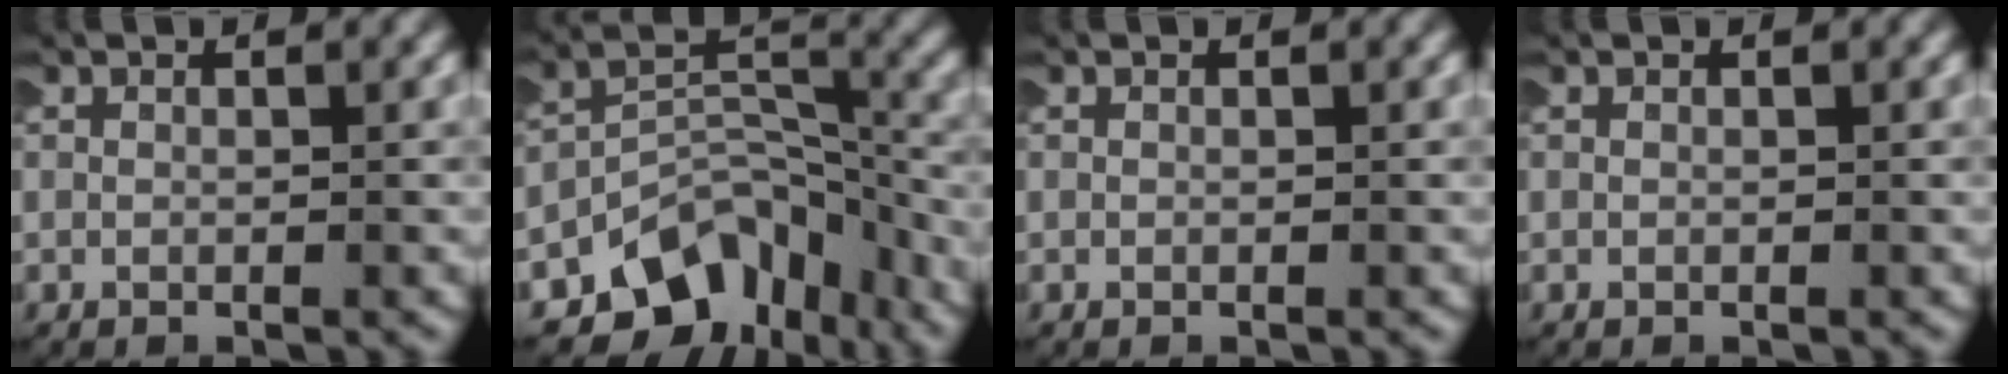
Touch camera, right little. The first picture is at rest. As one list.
[{"total": 11.2, "force": [-6.3, 7.6, 5.3], "torque": [-0.088, -0.012, -0.104]}, {"total": 0.0}, {"total": 0.0}]